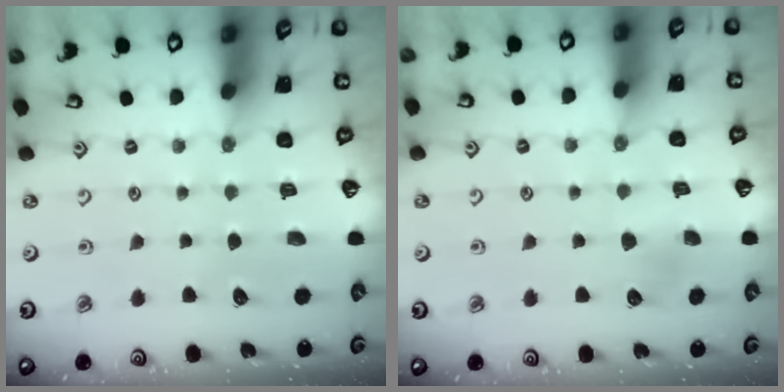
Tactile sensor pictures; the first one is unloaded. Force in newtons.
{"total": 2.4, "press": 2.4, "slide": 0.4}